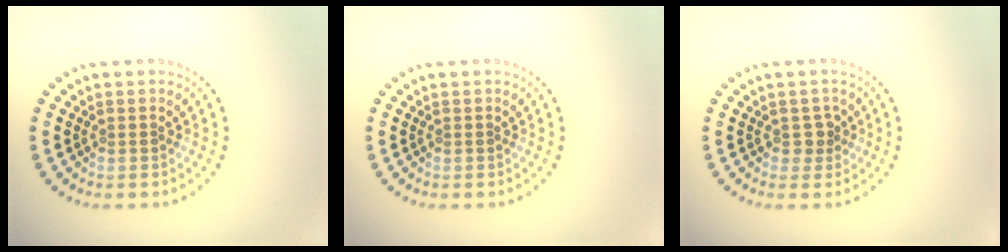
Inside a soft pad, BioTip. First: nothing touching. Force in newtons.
{"total": 0.0}
{"total": 1.1, "press": 1.0, "slide": 0.5}